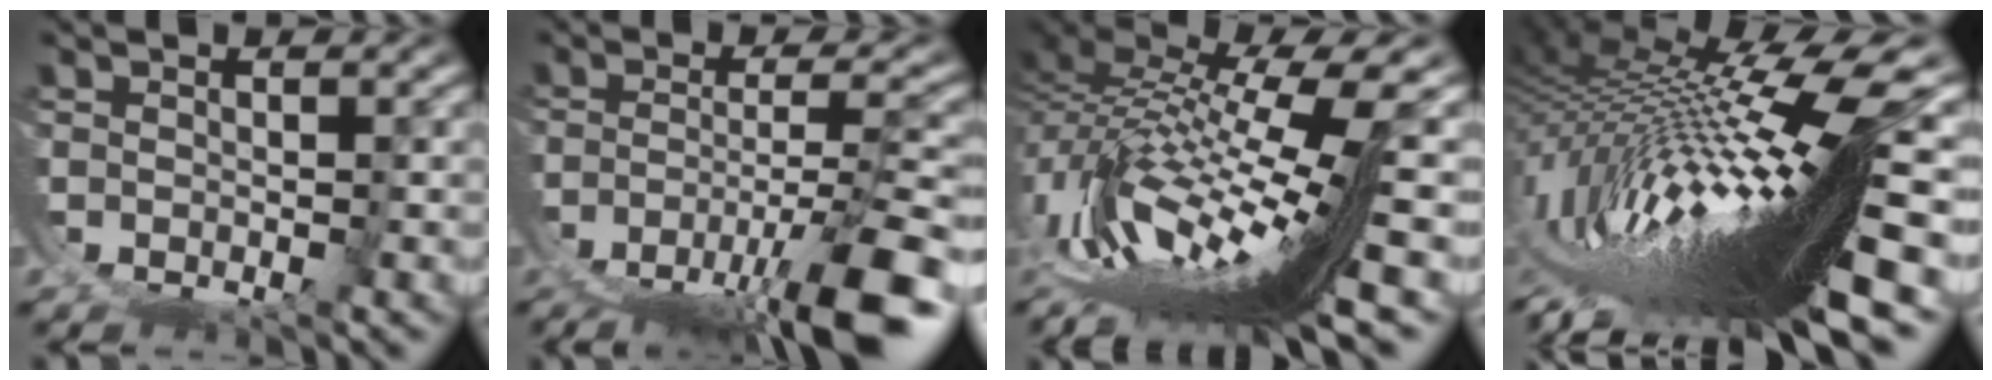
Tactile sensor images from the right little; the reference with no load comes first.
{"total": 8.1, "force": [-3.9, 2.2, 6.8], "torque": [-0.114, -0.027, -0.032]}
{"total": 13.7, "force": [-0.8, 5.2, 12.6], "torque": [-0.224, -0.019, 0.004]}
{"total": 18.9, "force": [-0.5, 5.2, 18.2], "torque": [-0.312, 0.001, 0.009]}